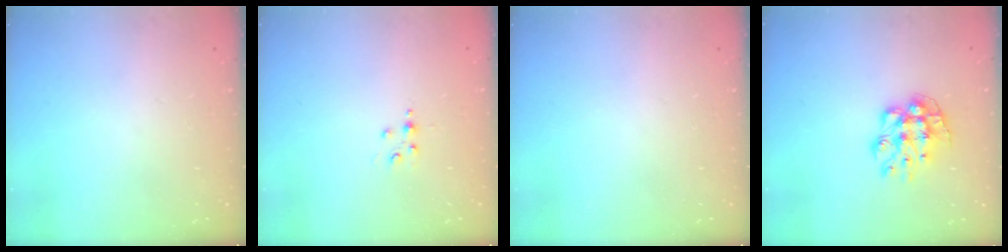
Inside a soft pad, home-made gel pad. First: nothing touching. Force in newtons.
{"total": 2.8, "press": 2.8, "slide": 0.4}
{"total": 0.0}
{"total": 9.4, "press": 9.4, "slide": 0.7}